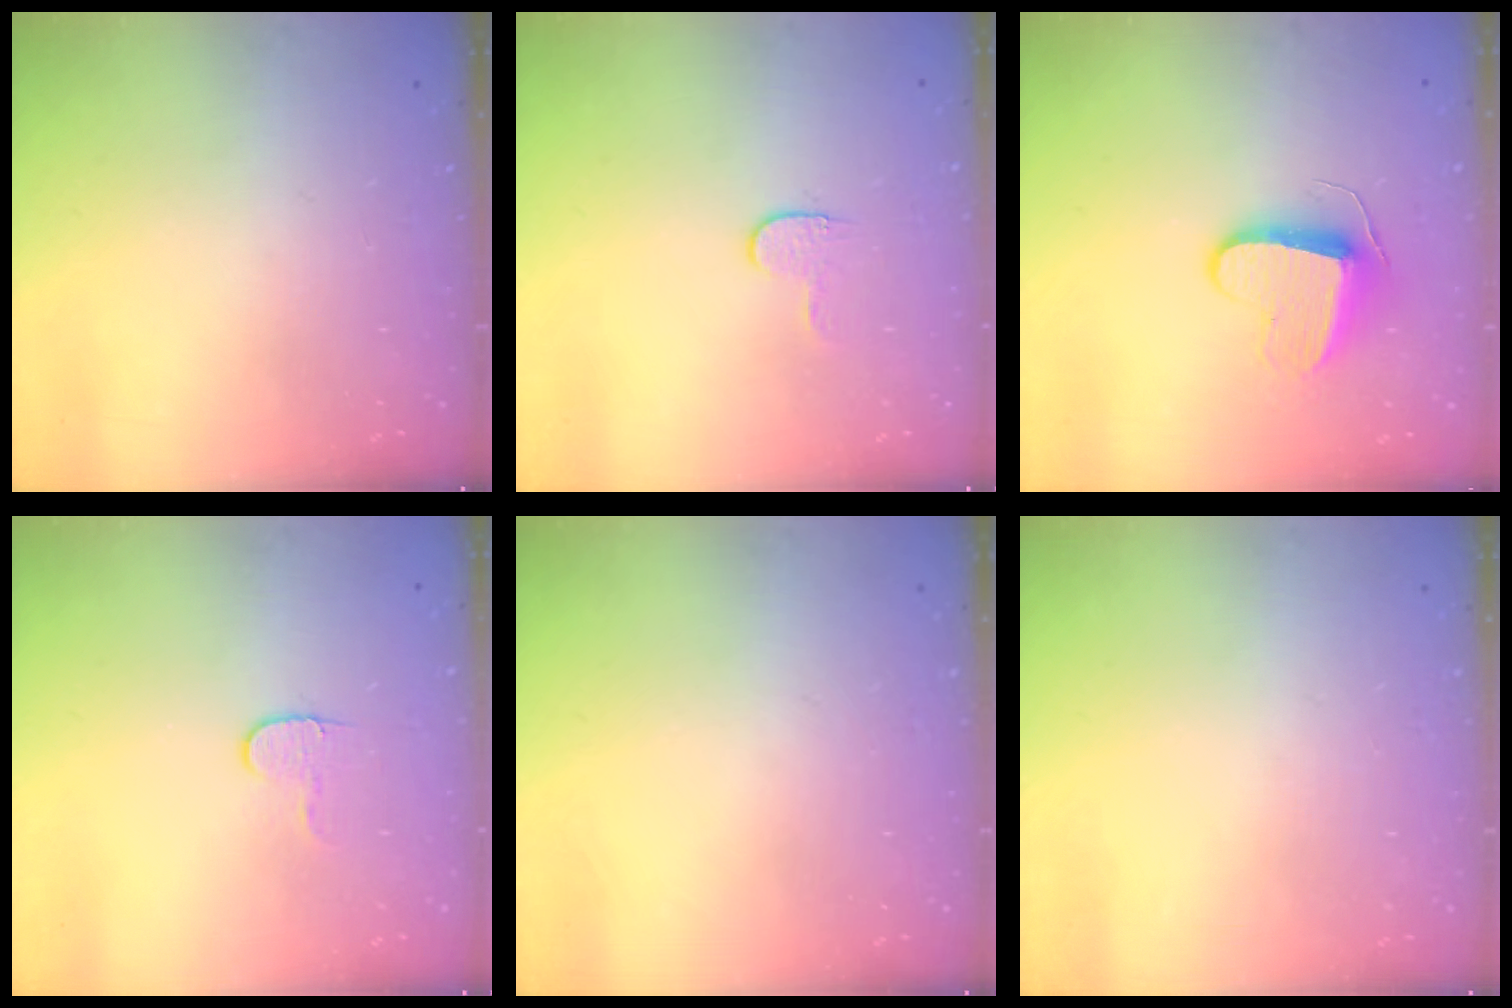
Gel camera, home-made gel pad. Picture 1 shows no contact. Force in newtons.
{"total": 3.5, "press": 3.5, "slide": 0.4}
{"total": 9.0, "press": 9.0, "slide": 0.1}
{"total": 5.5, "press": 5.4, "slide": 0.5}
{"total": 0.0}
{"total": 0.0}